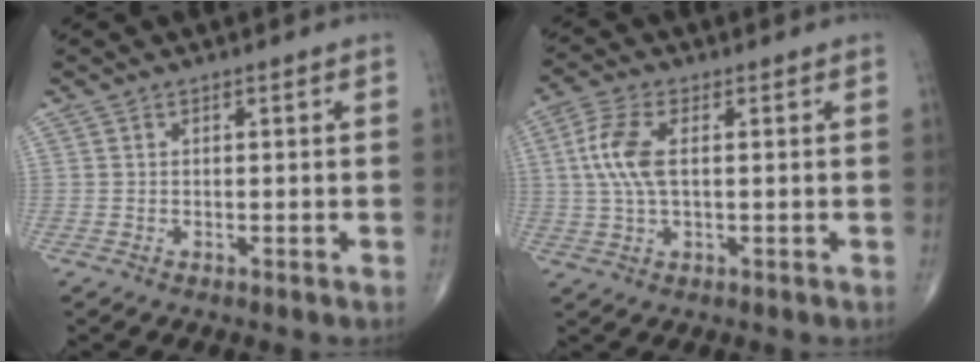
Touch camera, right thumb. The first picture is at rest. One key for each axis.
{"total": 7.8, "fx": 1.1, "fy": 3.6, "fz": 6.8, "tx": -0.167, "ty": 0.010, "tz": 0.022}